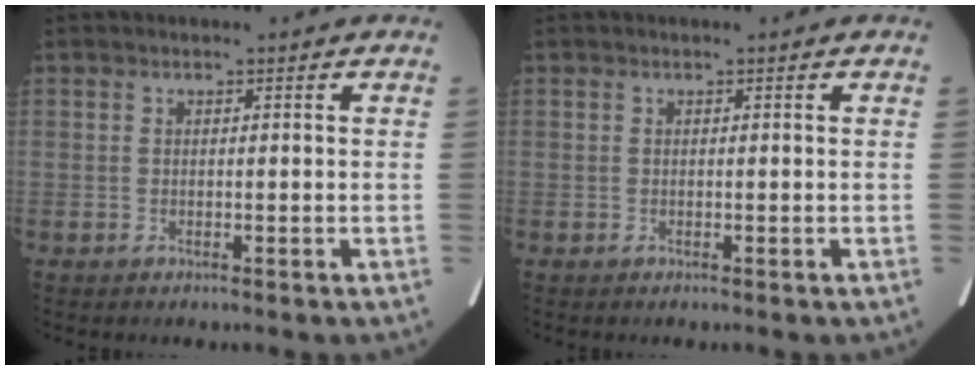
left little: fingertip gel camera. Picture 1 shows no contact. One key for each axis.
{"total": 0.0}